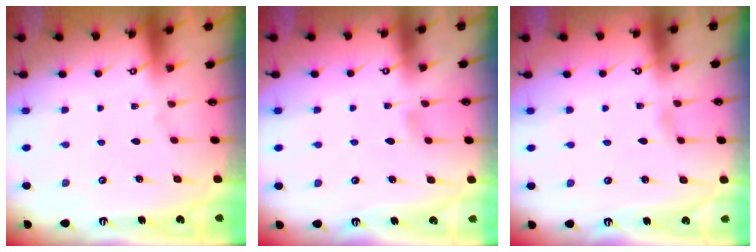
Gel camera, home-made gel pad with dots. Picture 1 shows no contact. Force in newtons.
{"total": 4.1, "press": 4.1, "slide": 0.6}
{"total": 0.6, "press": 0.6, "slide": 0.1}